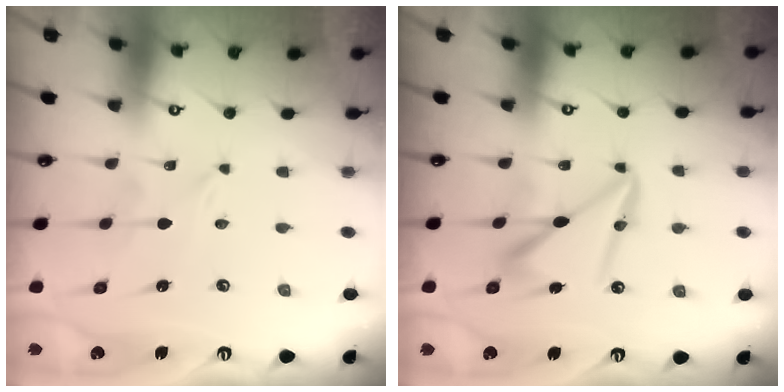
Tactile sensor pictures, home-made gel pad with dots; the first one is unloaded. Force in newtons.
{"total": 10.0, "press": 9.9, "slide": 1.3}